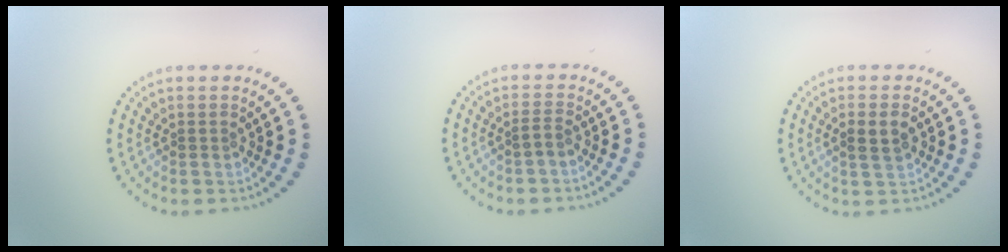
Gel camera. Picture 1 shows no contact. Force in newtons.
{"total": 0.5, "press": 0.2, "slide": 0.5}
{"total": 2.2, "press": 2.1, "slide": 0.5}